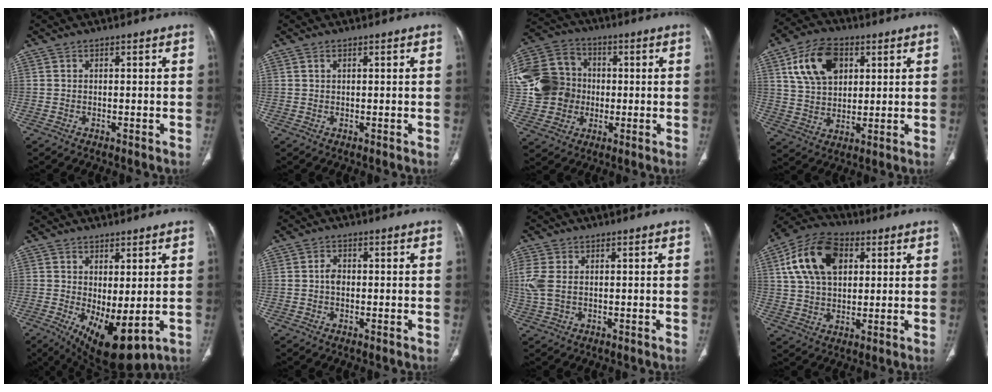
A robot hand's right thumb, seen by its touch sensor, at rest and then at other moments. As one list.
[{"total": 0.7, "force": [0.4, 0.4, 0.4], "torque": [-0.010, 0.001, 0.008]}, {"total": 19.5, "force": [-0.3, 17.1, 9.4], "torque": [-0.191, 0.036, -0.001]}, {"total": 13.0, "force": [4.9, 8.6, 8.5], "torque": [-0.133, -0.005, 0.090]}, {"total": 10.3, "force": [-1.4, 4.2, 9.3], "torque": [-0.144, -0.018, 0.000]}, {"total": 2.1, "force": [-0.1, 1.5, 1.4], "torque": [-0.021, 0.007, -0.005]}, {"total": 5.7, "force": [0.7, 3.7, 4.3], "torque": [-0.130, 0.008, 0.021]}, {"total": 15.4, "force": [4.9, 9.9, 10.9], "torque": [-0.188, 0.008, 0.086]}]